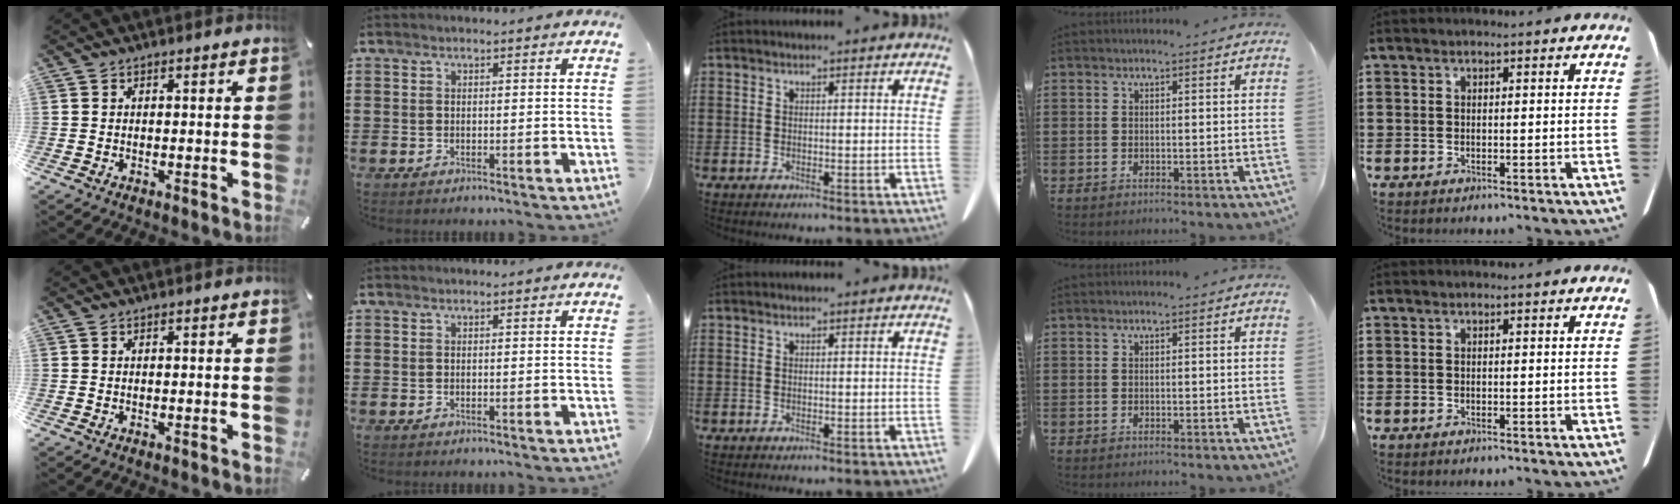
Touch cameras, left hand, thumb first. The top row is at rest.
{}